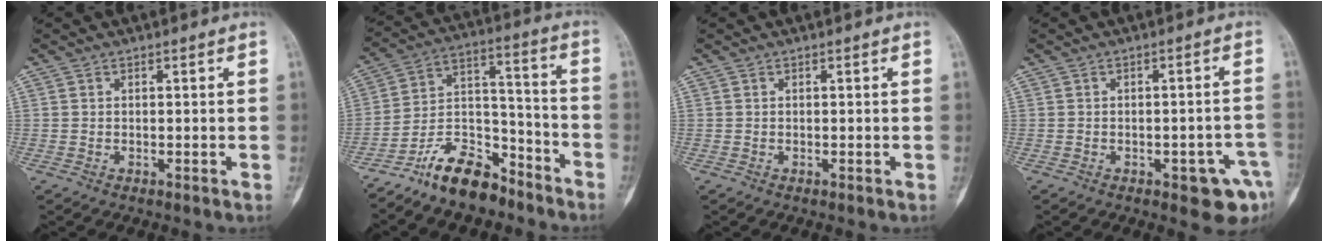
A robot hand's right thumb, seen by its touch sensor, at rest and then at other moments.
{"total": 13.2, "force": [-10.4, 5.7, 5.8], "torque": [-0.082, 0.102, -0.191]}
{"total": 0.0}
{"total": 7.2, "force": [-3.4, 2.9, 5.7], "torque": [-0.050, 0.020, -0.034]}